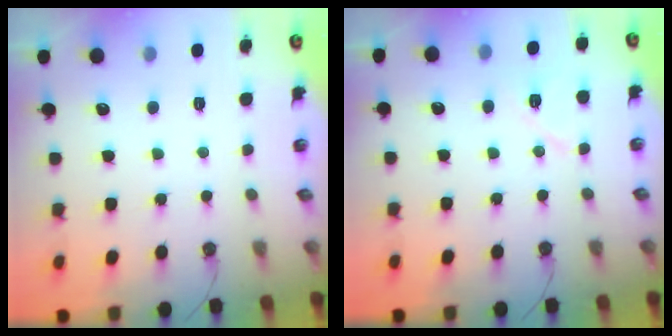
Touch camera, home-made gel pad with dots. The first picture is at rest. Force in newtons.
{"total": 7.6, "press": 7.5, "slide": 1.1}